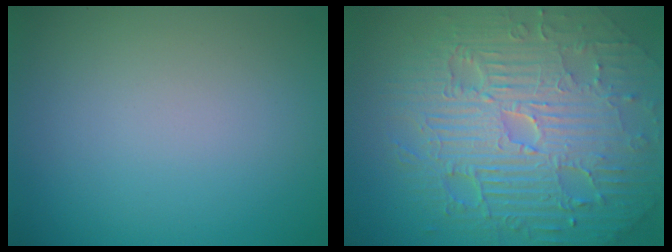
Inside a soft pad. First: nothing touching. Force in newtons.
{"total": 11.6, "press": 7.5, "slide": 8.9}